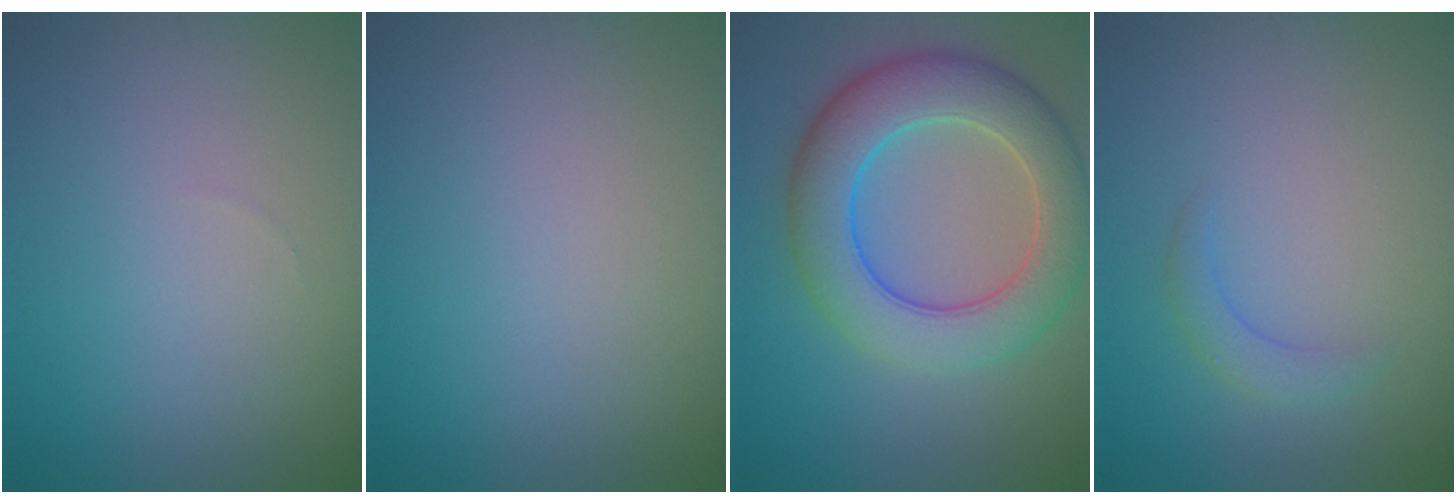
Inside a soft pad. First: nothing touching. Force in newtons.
{"total": 0.0}
{"total": 8.5, "press": 8.5, "slide": 0.1}
{"total": 1.6, "press": 1.6, "slide": 0.1}